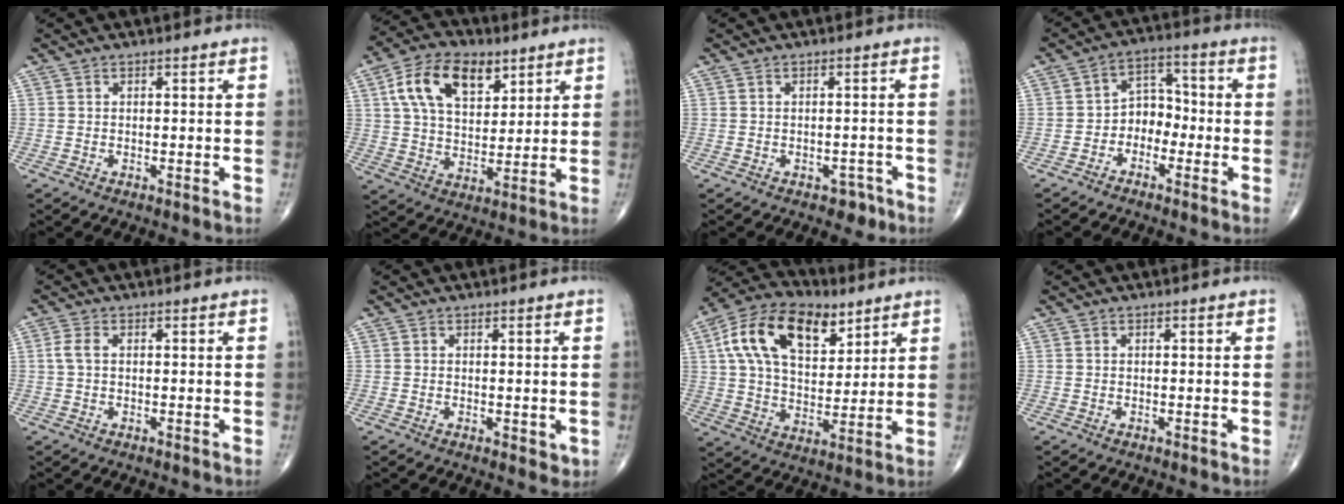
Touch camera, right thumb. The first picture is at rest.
{"total": 14.5, "force": [6.4, 8.5, 9.9], "torque": [-0.155, -0.009, 0.117]}
{"total": 2.3, "force": [-1.5, 1.6, 0.9], "torque": [0.004, 0.010, -0.016]}
{"total": 6.0, "force": [-2.3, 4.6, 3.0], "torque": [-0.015, 0.035, -0.055]}
{"total": 2.3, "force": [0.2, 1.3, 1.9], "torque": [-0.048, 0.006, 0.003]}
{"total": 1.7, "force": [-0.2, 1.0, 1.4], "torque": [-0.014, -0.004, -0.002]}
{"total": 19.5, "force": [8.5, 11.2, 13.6], "torque": [-0.215, -0.010, 0.147]}
{"total": 0.0}